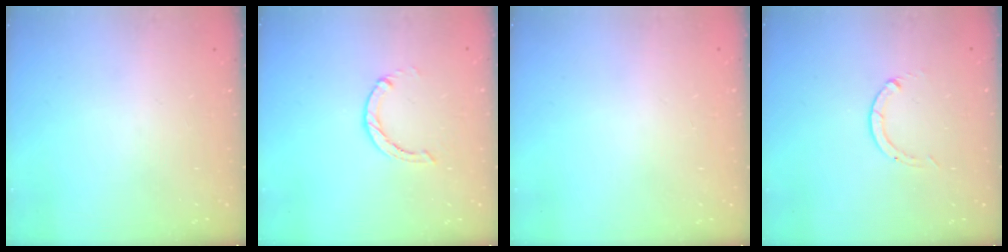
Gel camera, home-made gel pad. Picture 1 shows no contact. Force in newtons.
{"total": 0.0}
{"total": 2.4, "press": 2.4, "slide": 0.2}
{"total": 0.0}